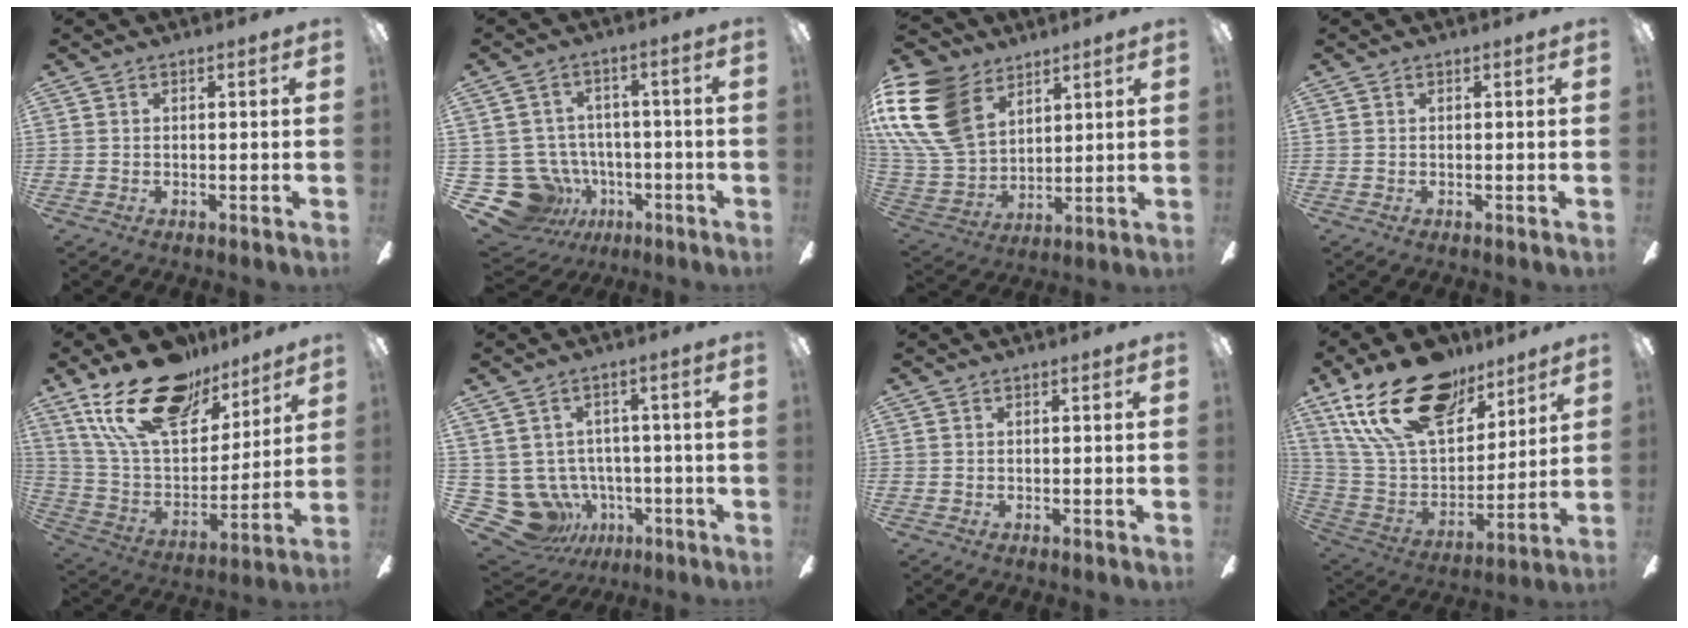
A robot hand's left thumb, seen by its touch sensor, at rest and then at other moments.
{"total": 12.8, "force": [-4.1, 11.6, 3.7], "torque": [-0.120, 0.024, -0.055]}
{"total": 22.4, "force": [10.4, 15.2, 12.8], "torque": [-0.309, -0.042, 0.188]}
{"total": 0.0}
{"total": 23.4, "force": [15.9, 11.5, 12.6], "torque": [-0.236, -0.093, 0.287]}
{"total": 10.3, "force": [-2.4, 9.6, 3.1], "torque": [-0.110, 0.005, -0.030]}
{"total": 0.0}
{"total": 25.7, "force": [16.7, 13.5, 14.2], "torque": [-0.259, -0.093, 0.301]}